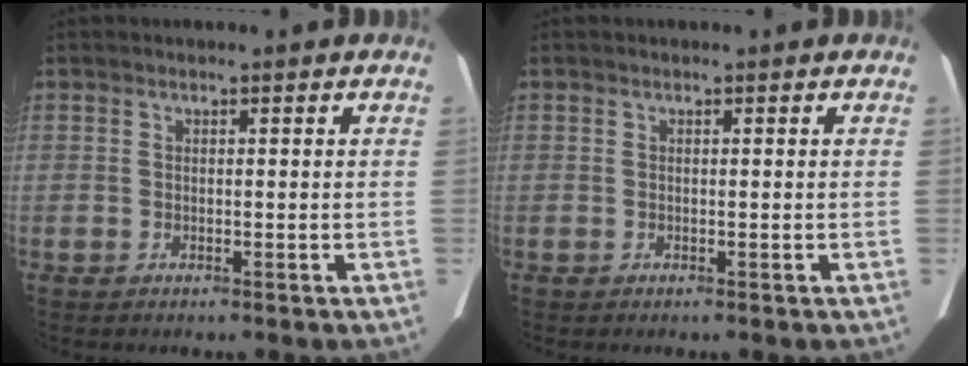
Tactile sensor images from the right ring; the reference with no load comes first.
{"total": 0.0}